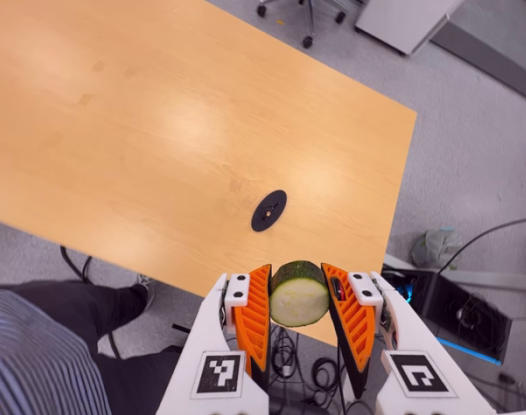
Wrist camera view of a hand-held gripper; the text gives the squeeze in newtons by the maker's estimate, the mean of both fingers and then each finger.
{"total": 13.1, "left": 11.4, "right": 14.8}